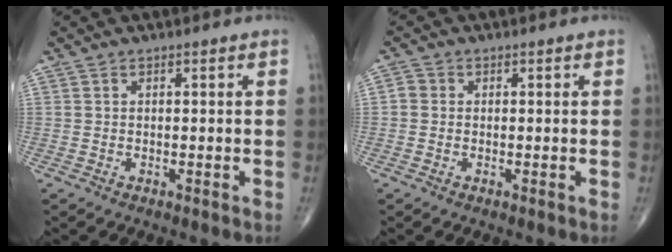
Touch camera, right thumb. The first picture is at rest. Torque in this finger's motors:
{"motor_torque": [-0.24, 0.02, 0.13, 0.01, 0.01]}